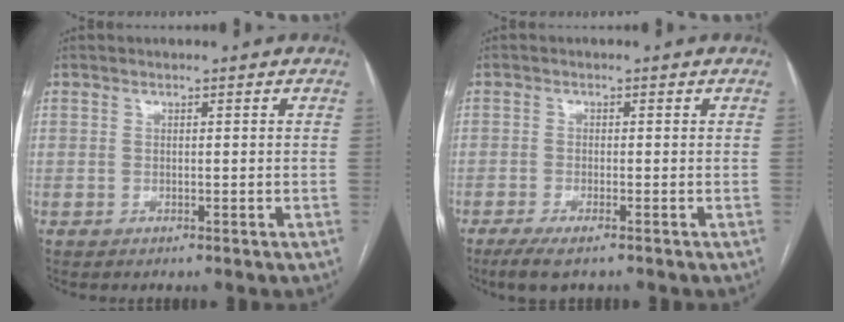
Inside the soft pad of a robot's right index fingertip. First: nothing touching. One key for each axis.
{"total": 4.3, "fx": -3.0, "fy": 0.8, "fz": 3.0, "tx": -0.054, "ty": -0.009, "tz": -0.049}